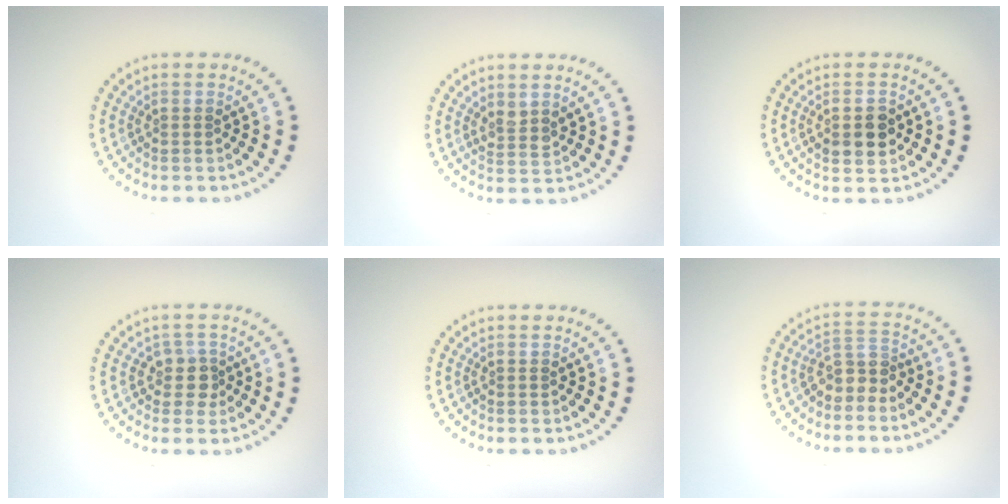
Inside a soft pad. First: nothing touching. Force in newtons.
{"total": 1.5, "press": 1.2, "slide": 0.9}
{"total": 2.9, "press": 2.9, "slide": 0.2}
{"total": 2.0, "press": 1.7, "slide": 1.1}
{"total": 0.0}
{"total": 2.5, "press": 2.0, "slide": 1.5}